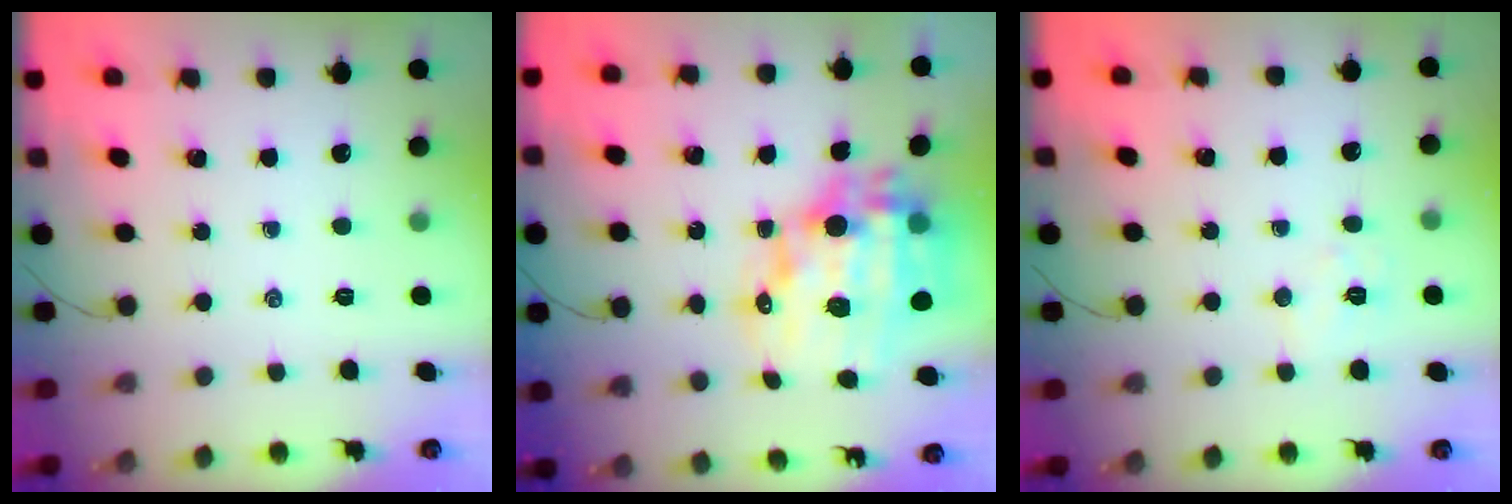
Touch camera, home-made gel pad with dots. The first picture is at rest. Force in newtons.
{"total": 19.0, "press": 18.5, "slide": 4.4}
{"total": 6.2, "press": 6.1, "slide": 1.0}